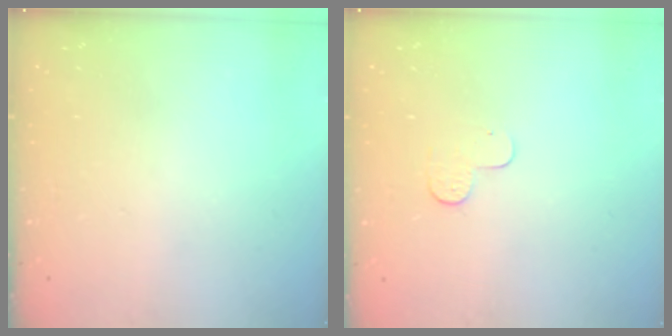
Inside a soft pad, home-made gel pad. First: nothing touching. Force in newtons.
{"total": 3.1, "press": 3.1, "slide": 0.3}